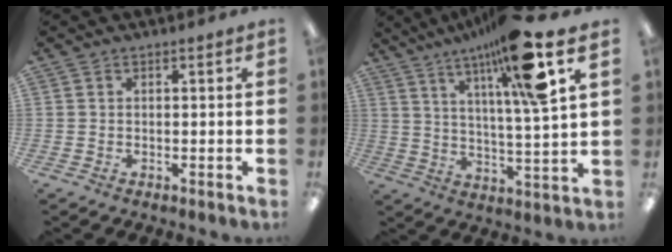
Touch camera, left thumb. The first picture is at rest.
{"total": 17.5, "force": [10.8, 1.6, 13.6], "torque": [-0.231, -0.048, 0.158]}